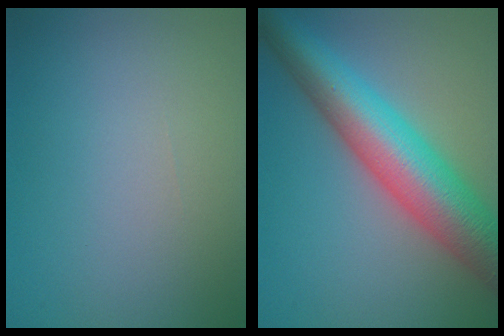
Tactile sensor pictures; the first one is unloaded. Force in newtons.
{"total": 10.6, "press": 10.6, "slide": 0.0}